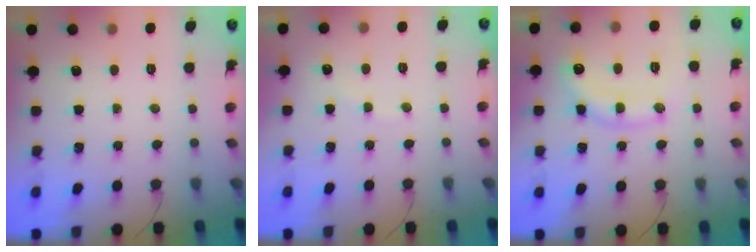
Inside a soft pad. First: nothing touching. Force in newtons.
{"total": 4.8, "press": 4.7, "slide": 0.7}
{"total": 14.7, "press": 14.7, "slide": 0.6}